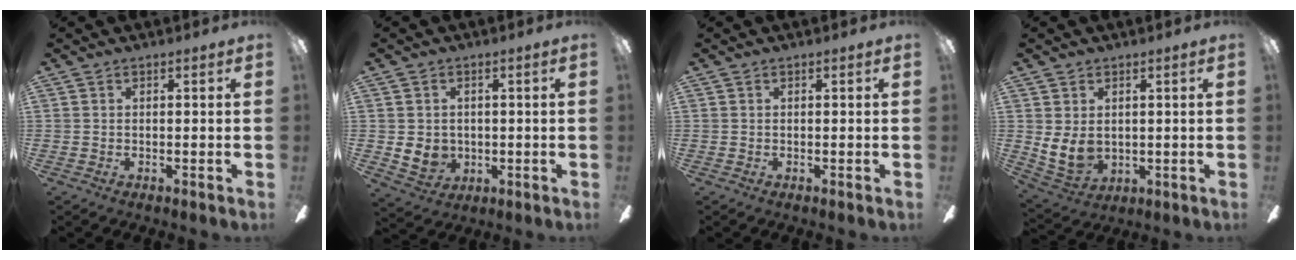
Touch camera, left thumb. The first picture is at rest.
{"total": 5.9, "force": [0.3, 5.4, 2.3], "torque": [-0.055, -0.004, 0.006]}
{"total": 0.0}
{"total": 7.4, "force": [1.7, 5.6, 4.5], "torque": [-0.103, -0.014, 0.031]}